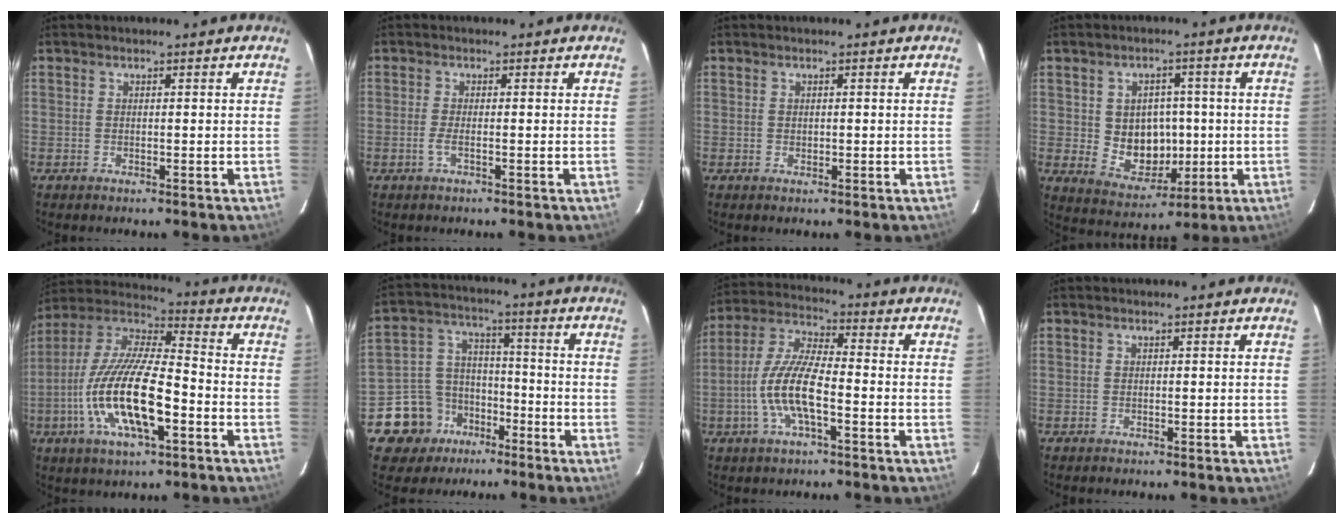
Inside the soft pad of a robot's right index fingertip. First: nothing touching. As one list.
[{"total": 1.7, "force": [-0.7, -0.1, 1.6], "torque": [-0.034, -0.003, -0.015]}, {"total": 0.6, "force": [0.1, 0.6, 0.0], "torque": [0.002, 0.000, 0.005]}, {"total": 9.3, "force": [-0.2, 8.1, 4.6], "torque": [-0.093, 0.003, 0.020]}, {"total": 19.1, "force": [-6.1, 5.9, 17.1], "torque": [-0.346, -0.015, -0.120]}, {"total": 11.3, "force": [-7.0, 8.7, 2.1], "torque": [-0.069, 0.044, -0.112]}, {"total": 11.4, "force": [-3.5, 3.3, 10.4], "torque": [-0.220, 0.000, -0.068]}, {"total": 0.0}]